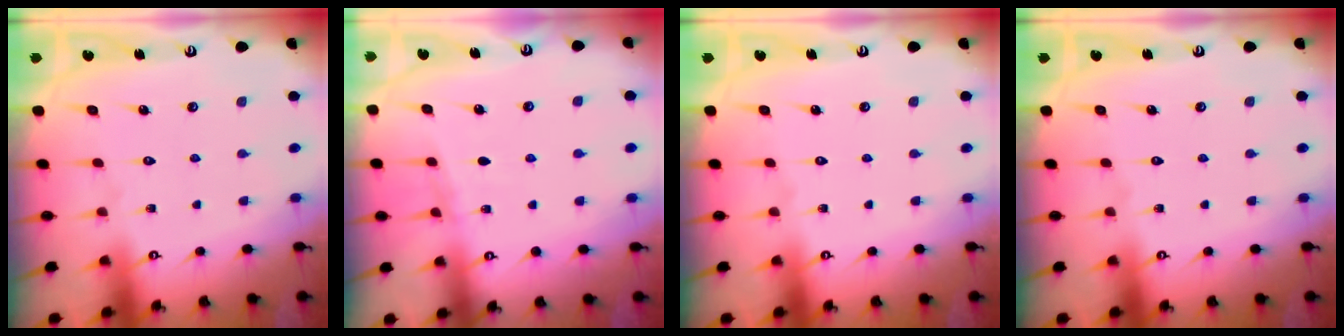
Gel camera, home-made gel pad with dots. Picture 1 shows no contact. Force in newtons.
{"total": 5.0, "press": 4.8, "slide": 1.2}
{"total": 0.0}
{"total": 0.0}